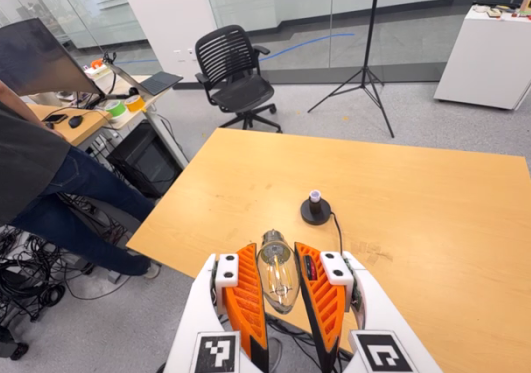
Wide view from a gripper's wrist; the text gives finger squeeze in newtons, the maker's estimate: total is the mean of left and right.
{"total": 11.2, "left": 10.7, "right": 11.7}